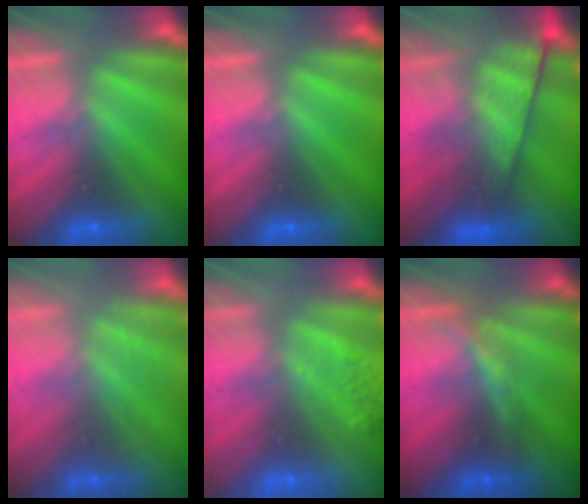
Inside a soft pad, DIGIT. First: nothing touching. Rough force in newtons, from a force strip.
{"total": 0.0}
{"total": 8.2}
{"total": 1.8}
{"total": 6.5}
{"total": 1.6}